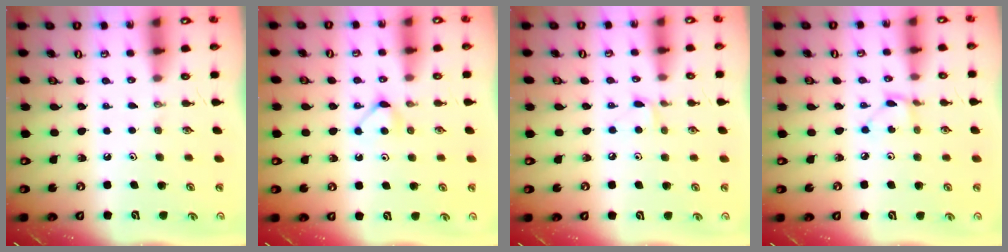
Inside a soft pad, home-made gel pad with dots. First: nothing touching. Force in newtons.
{"total": 4.3, "press": 4.3, "slide": 0.6}
{"total": 5.8, "press": 5.8, "slide": 0.6}
{"total": 2.0, "press": 2.0, "slide": 0.1}